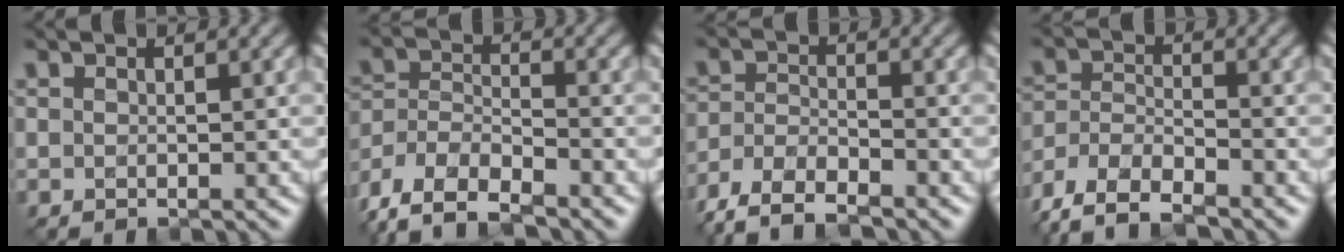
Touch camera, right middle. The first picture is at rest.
{"total": 7.4, "force": [-5.9, 2.7, 3.5], "torque": [-0.065, -0.009, -0.117]}
{"total": 5.6, "force": [-4.7, 1.5, 2.5], "torque": [-0.050, -0.008, -0.096]}
{"total": 6.7, "force": [-5.5, 2.1, 3.1], "torque": [-0.060, -0.008, -0.111]}